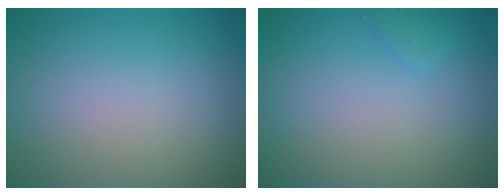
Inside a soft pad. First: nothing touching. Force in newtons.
{"total": 0.8, "press": 0.8, "slide": 0.0}